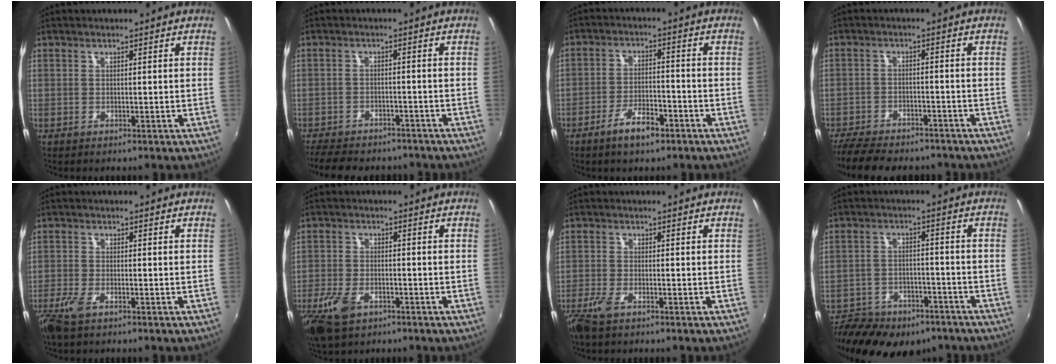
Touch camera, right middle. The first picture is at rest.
{"total": 12.8, "force": [-10.8, 4.6, 5.0], "torque": [-0.120, -0.015, -0.159]}
{"total": 6.5, "force": [-4.3, 2.2, 4.2], "torque": [-0.090, 0.001, -0.072]}
{"total": 14.1, "force": [-11.9, 4.5, 6.0], "torque": [-0.140, -0.025, -0.183]}
{"total": 4.6, "force": [-3.2, 1.5, 3.0], "torque": [-0.079, -0.011, -0.063]}
{"total": 8.5, "force": [-5.0, 4.6, 5.1], "torque": [-0.131, -0.017, -0.093]}
{"total": 4.2, "force": [-3.0, 1.3, 2.6], "torque": [-0.071, -0.009, -0.062]}
{"total": 18.7, "force": [-13.3, 9.6, 8.8], "torque": [-0.200, -0.014, -0.190]}